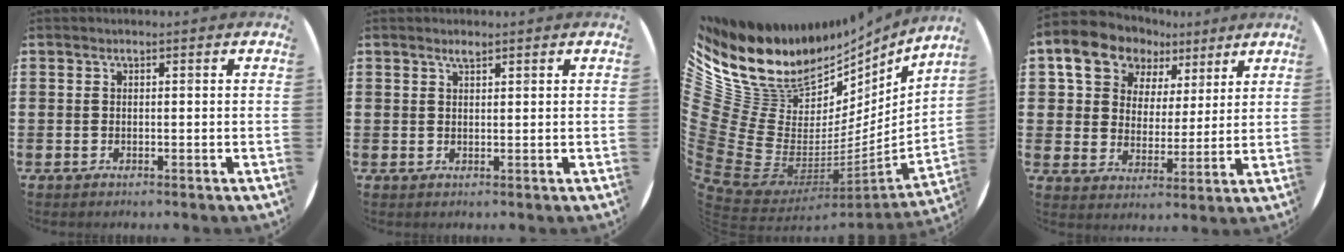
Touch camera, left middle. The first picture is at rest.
{"total": 1.1, "force": [0.9, 0.2, 0.5], "torque": [-0.010, 0.002, 0.017]}
{"total": 12.1, "force": [7.0, 8.7, 4.7], "torque": [-0.135, -0.089, 0.128]}
{"total": 10.2, "force": [7.2, 6.9, 2.4], "torque": [-0.081, -0.020, 0.133]}